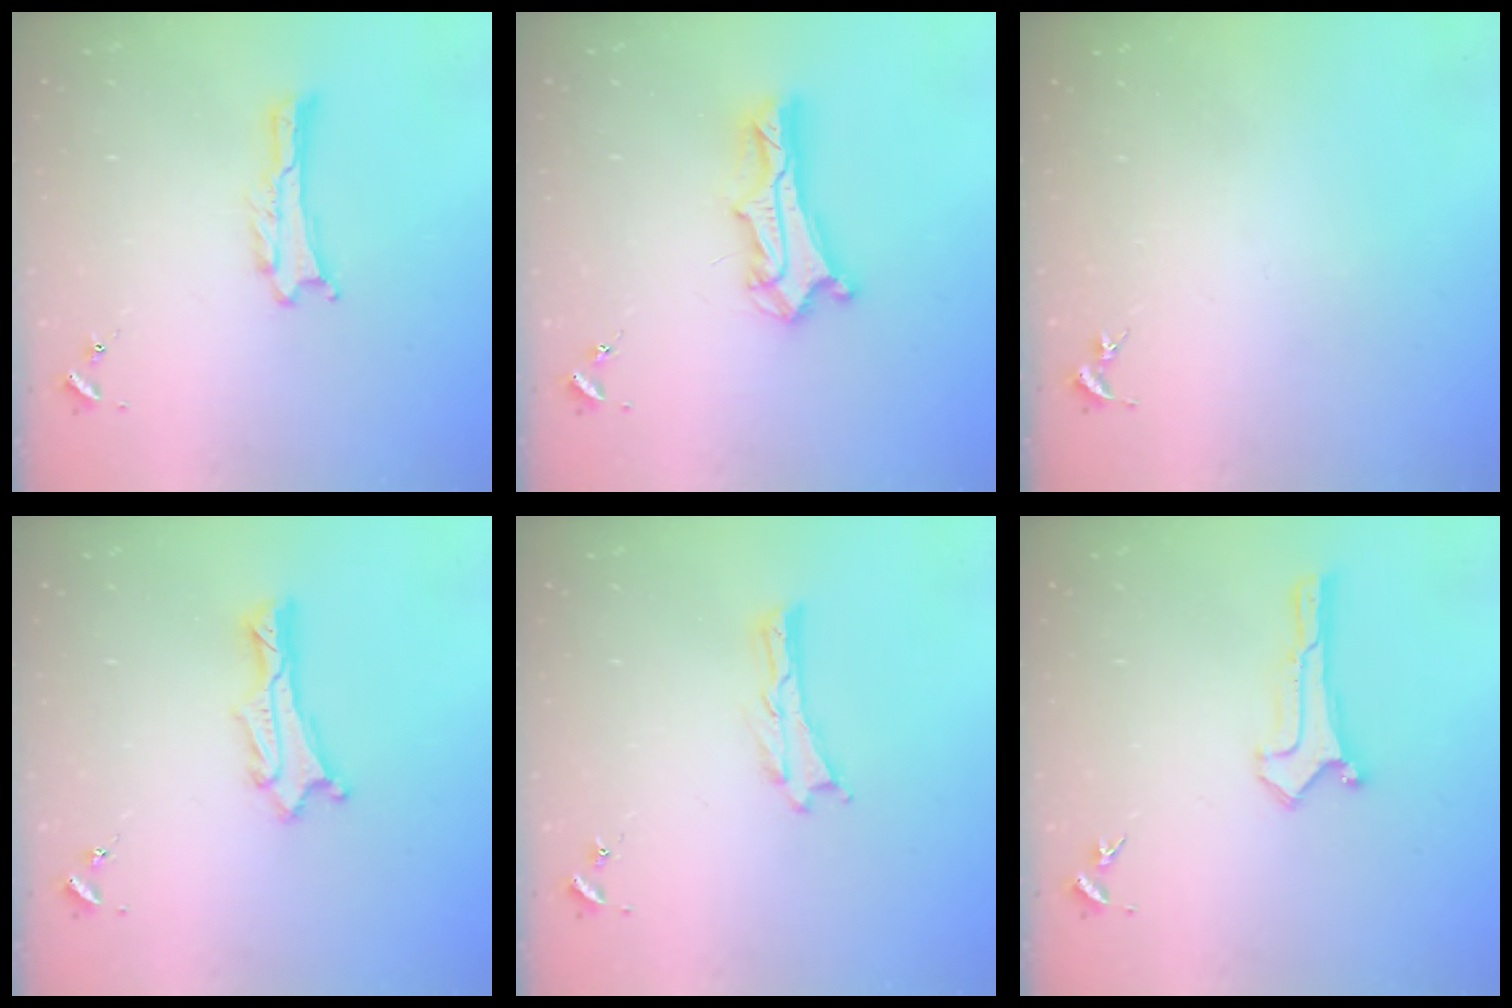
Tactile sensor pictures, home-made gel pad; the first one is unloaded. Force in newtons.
{"total": 6.6, "press": 6.6, "slide": 0.5}
{"total": 0.0}
{"total": 1.3, "press": 1.2, "slide": 0.1}
{"total": 0.0}
{"total": 0.0}